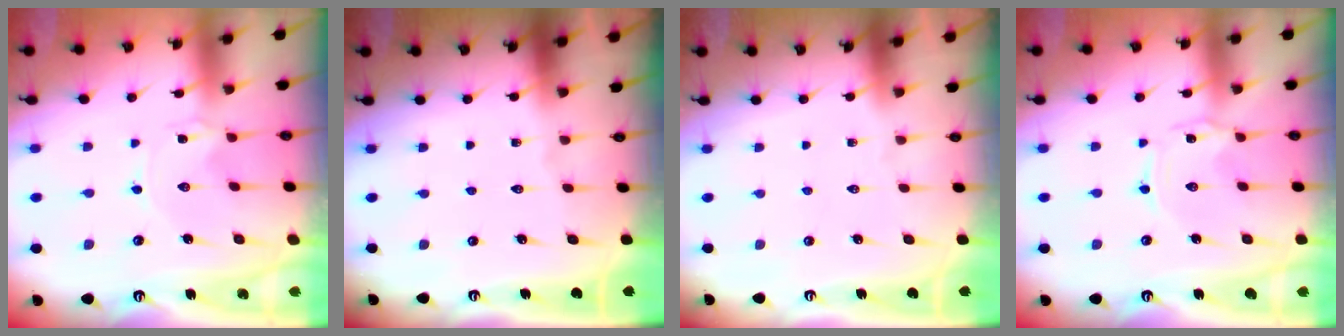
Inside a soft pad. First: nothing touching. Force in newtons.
{"total": 0.0}
{"total": 0.0}
{"total": 0.0}